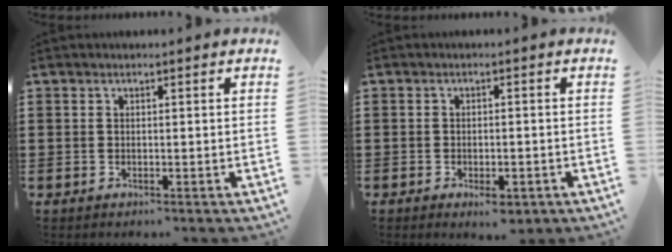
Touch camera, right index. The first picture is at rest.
{"total": 2.0, "force": [-1.3, 0.8, 1.3], "torque": [-0.024, 0.000, -0.025]}